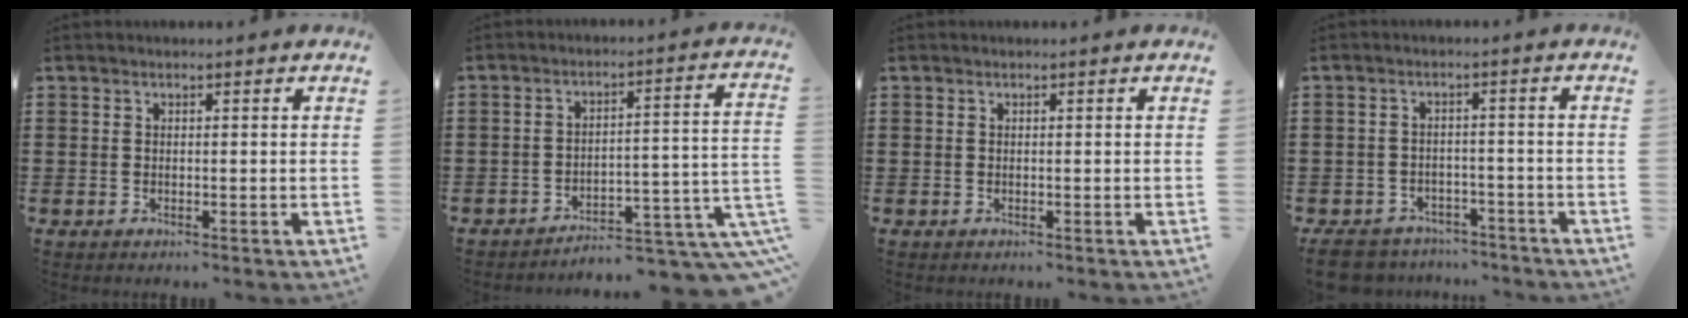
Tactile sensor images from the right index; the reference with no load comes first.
{"total": 5.3, "force": [-4.6, 0.6, 2.6], "torque": [-0.041, -0.009, -0.090]}
{"total": 0.0}
{"total": 4.9, "force": [-4.6, 1.4, 0.9], "torque": [-0.028, 0.007, -0.093]}